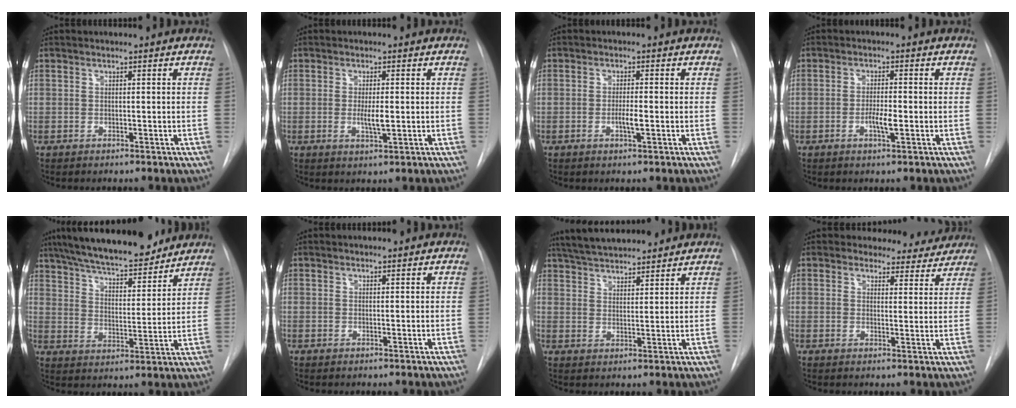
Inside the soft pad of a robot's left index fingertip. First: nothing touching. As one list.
[{"total": 2.9, "force": [-0.2, 0.6, 2.8], "torque": [-0.053, -0.005, -0.002]}, {"total": 2.3, "force": [-0.6, 0.2, 2.2], "torque": [-0.042, -0.002, -0.011]}, {"total": 2.9, "force": [-0.9, 0.4, 2.7], "torque": [-0.051, 0.000, -0.015]}, {"total": 19.9, "force": [17.2, 4.3, 9.1], "torque": [-0.156, 0.014, 0.258]}, {"total": 1.6, "force": [1.5, 0.3, 0.3], "torque": [-0.008, 0.018, 0.022]}, {"total": 13.1, "force": [11.9, 2.5, 4.9], "torque": [-0.082, 0.032, 0.186]}, {"total": 7.9, "force": [7.3, 2.9, 0.0], "torque": [0.030, -0.011, 0.068]}]